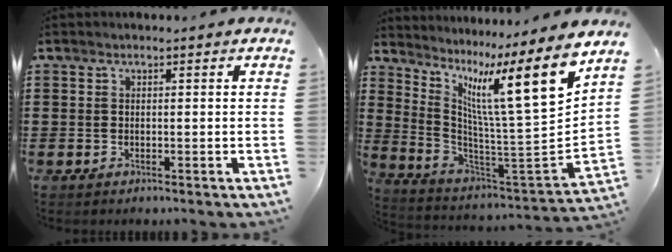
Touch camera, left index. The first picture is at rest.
{"total": 14.3, "force": [7.9, 1.7, 11.8], "torque": [-0.212, -0.072, 0.112]}